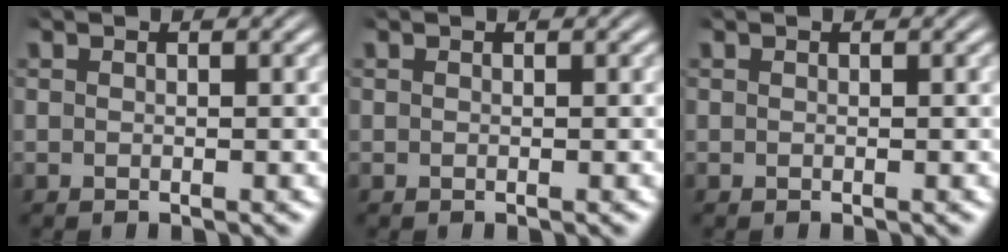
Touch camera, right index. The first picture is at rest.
{"total": 0.0}
{"total": 0.0}